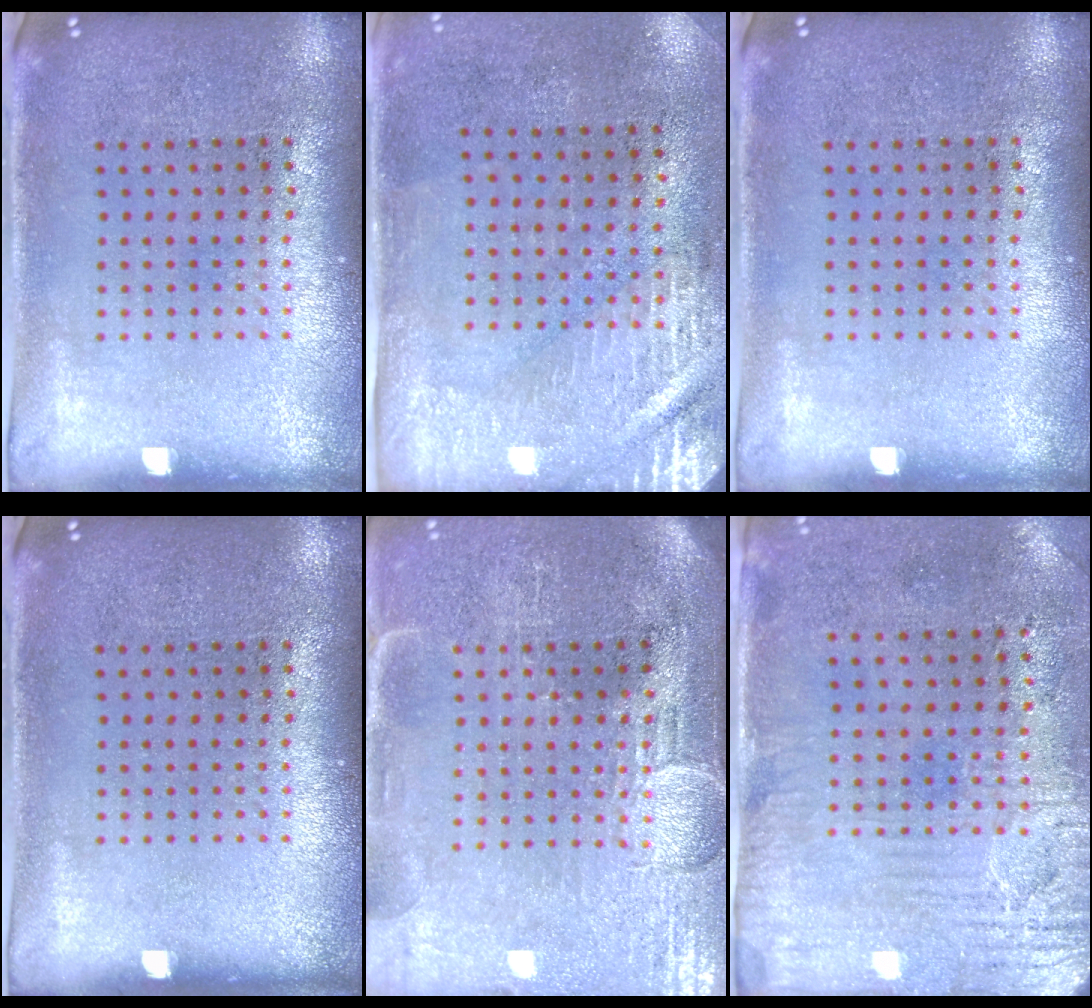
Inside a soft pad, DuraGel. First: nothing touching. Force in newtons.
{"total": 2.9, "press": 2.5, "slide": 1.5}
{"total": 0.0}
{"total": 0.0}
{"total": 3.9, "press": 3.5, "slide": 1.8}
{"total": 3.2, "press": 2.7, "slide": 1.8}